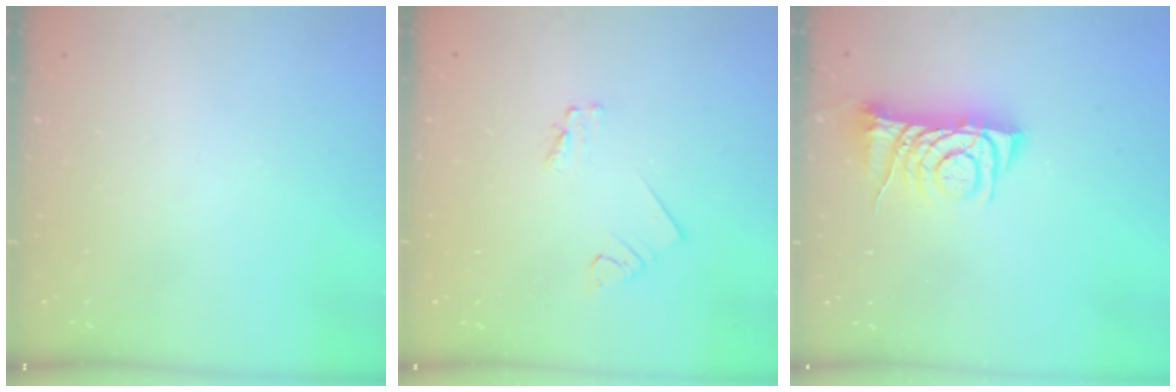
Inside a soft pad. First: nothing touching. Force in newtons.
{"total": 1.6, "press": 1.6, "slide": 0.2}
{"total": 8.1, "press": 8.1, "slide": 0.9}